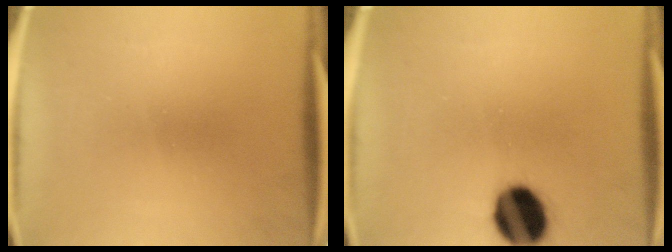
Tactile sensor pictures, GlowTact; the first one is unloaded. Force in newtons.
{"total": 12.7}